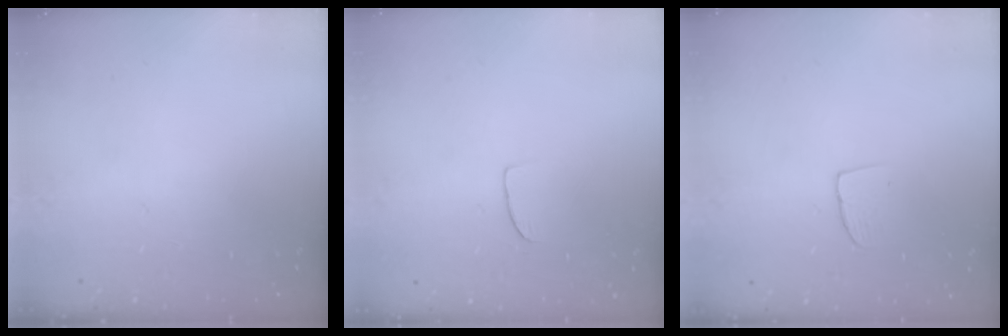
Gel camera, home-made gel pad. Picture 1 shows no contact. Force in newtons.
{"total": 5.4, "press": 5.3, "slide": 0.4}
{"total": 4.9, "press": 4.9, "slide": 0.4}